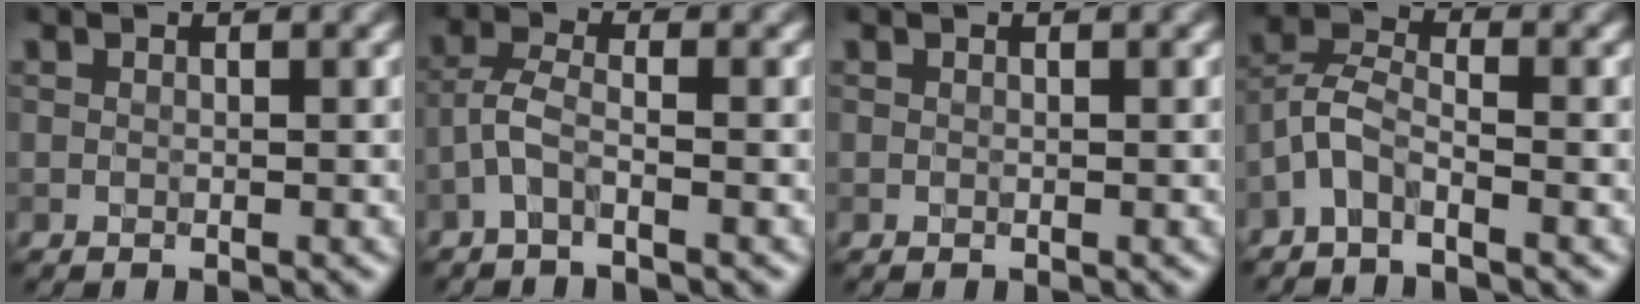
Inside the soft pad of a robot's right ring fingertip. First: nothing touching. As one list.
[{"total": 2.3, "force": [-1.3, 0.4, 1.8], "torque": [-0.046, 0.010, -0.037]}, {"total": 0.0}, {"total": 2.9, "force": [-2.1, 0.7, 1.7], "torque": [-0.040, 0.009, -0.053]}]